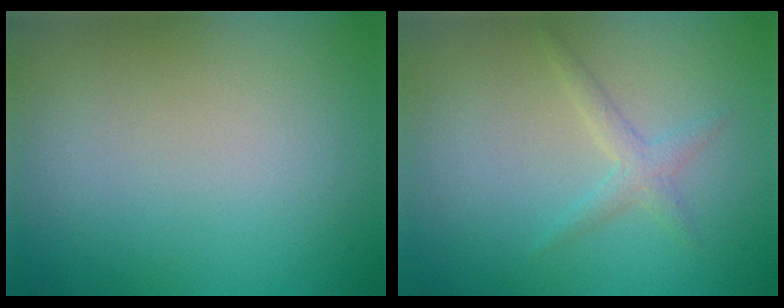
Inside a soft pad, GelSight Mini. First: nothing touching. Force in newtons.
{"total": 1.4, "press": 1.4, "slide": 0.1}